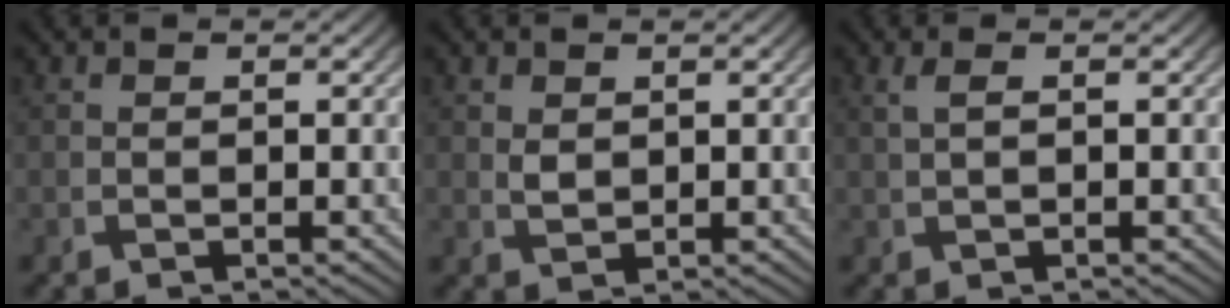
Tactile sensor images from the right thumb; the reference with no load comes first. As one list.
[{"total": 1.6, "force": [0.7, 1.1, 0.9], "torque": [-0.023, -0.002, 0.016]}, {"total": 1.5, "force": [0.3, 0.3, 1.5], "torque": [-0.040, 0.005, 0.009]}]